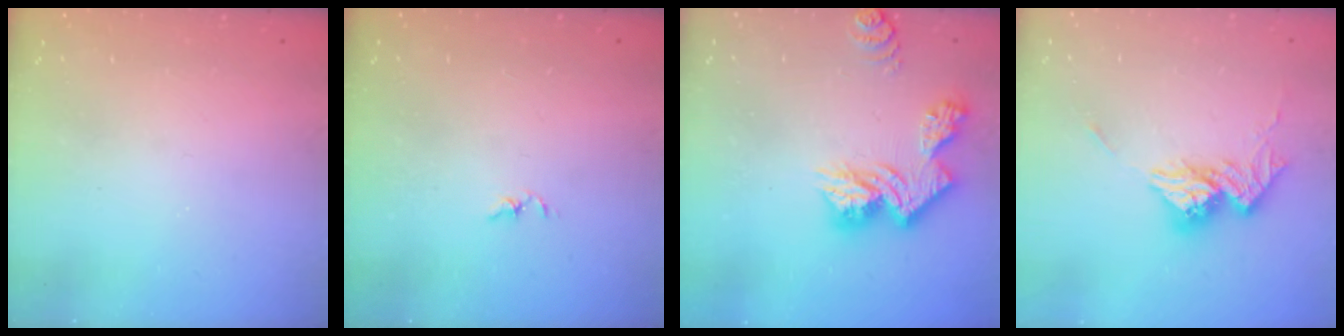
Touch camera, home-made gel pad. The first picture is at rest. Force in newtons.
{"total": 1.2, "press": 1.1, "slide": 0.2}
{"total": 13.2, "press": 13.2, "slide": 1.1}
{"total": 13.6, "press": 13.5, "slide": 1.6}